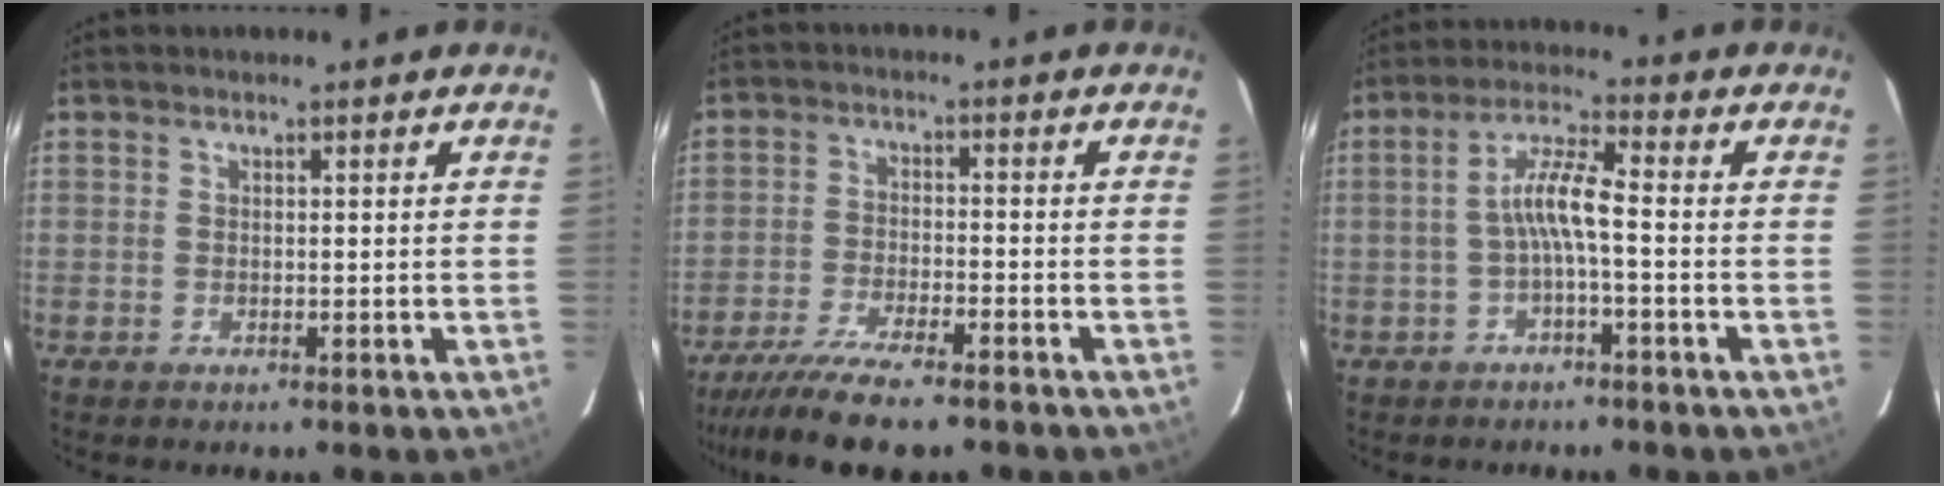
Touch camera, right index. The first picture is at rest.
{"total": 12.2, "force": [-10.0, 2.4, 6.6], "torque": [-0.153, -0.031, -0.173]}
{"total": 5.6, "force": [-1.6, 0.3, 5.4], "torque": [-0.117, 0.014, -0.029]}